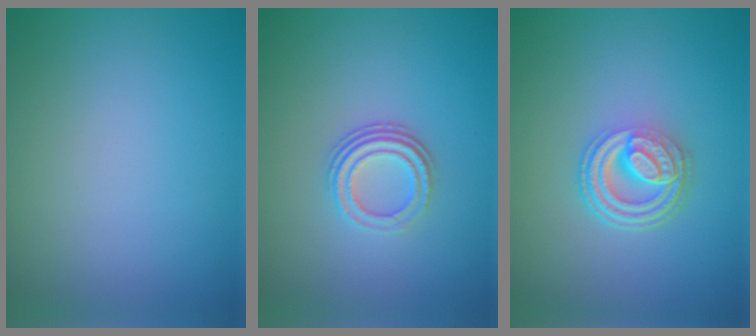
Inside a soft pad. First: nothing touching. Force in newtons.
{"total": 3.0, "press": 2.1, "slide": 2.1}
{"total": 4.9, "press": 3.4, "slide": 3.5}